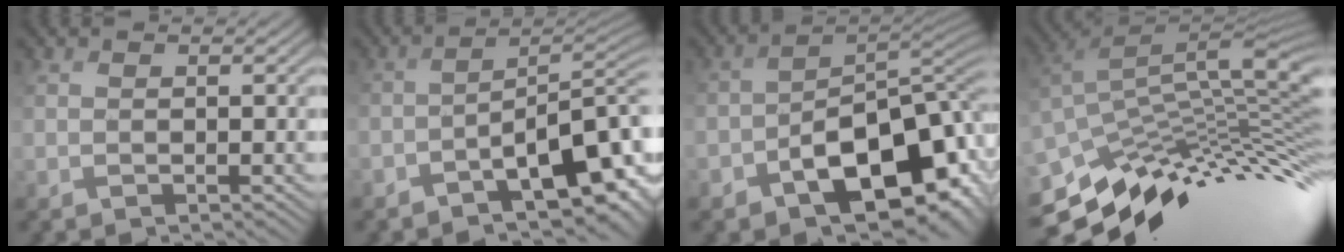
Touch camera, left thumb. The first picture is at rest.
{"total": 10.2, "force": [-6.6, 3.4, 6.9], "torque": [-0.101, -0.007, -0.086]}
{"total": 12.8, "force": [-6.7, 6.5, 8.8], "torque": [-0.132, -0.025, -0.102]}
{"total": 10.5, "force": [-4.4, 3.7, 8.8], "torque": [-0.198, -0.001, -0.069]}